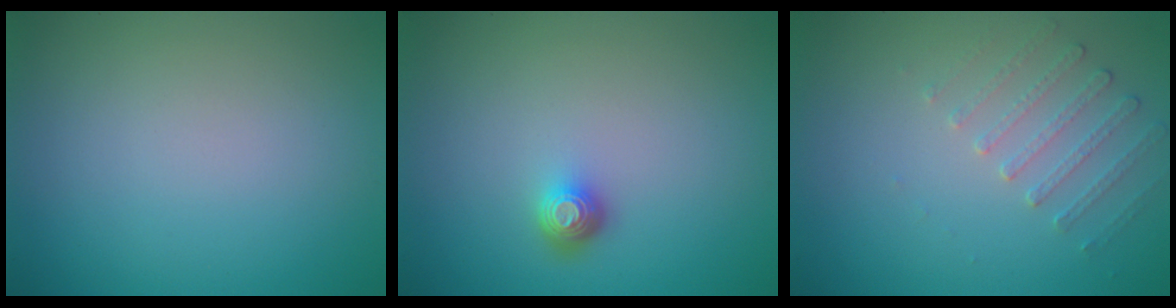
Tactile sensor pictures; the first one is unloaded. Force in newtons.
{"total": 1.7, "press": 1.3, "slide": 1.1}
{"total": 1.7, "press": 1.2, "slide": 1.2}